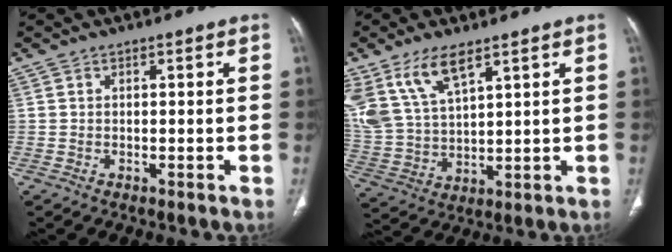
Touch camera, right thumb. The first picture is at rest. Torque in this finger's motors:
{"motor_torque": [-0.17, 0.94, 1.17, 0.94, 0.10]}